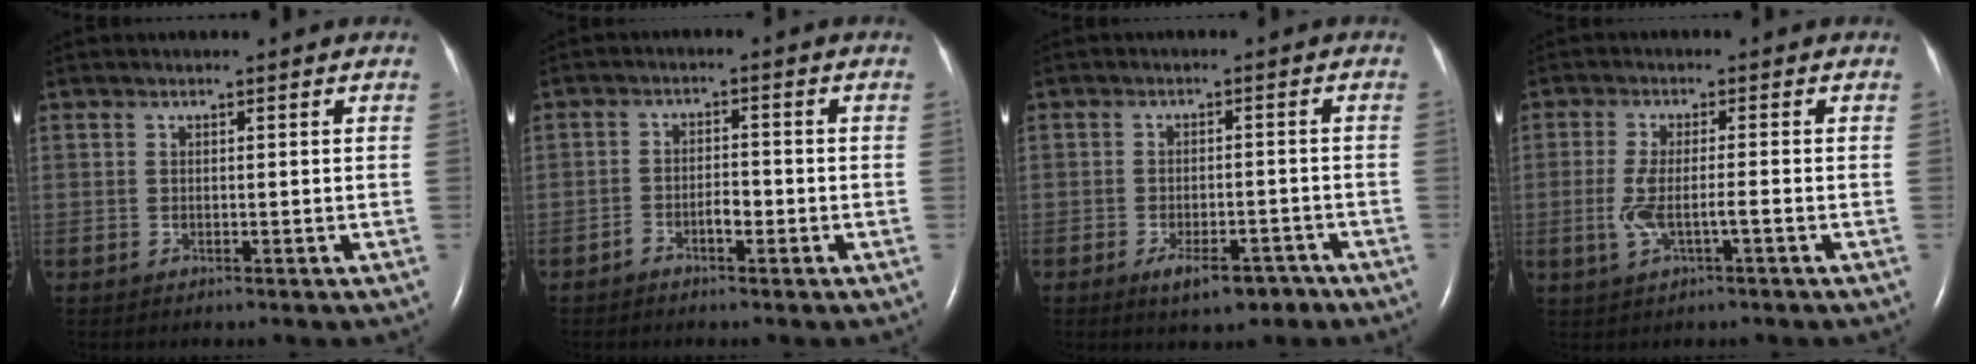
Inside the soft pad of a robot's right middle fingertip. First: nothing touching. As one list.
[{"total": 2.7, "force": [-1.4, 1.0, 2.0], "torque": [-0.036, 0.007, -0.026]}, {"total": 5.4, "force": [-3.6, 2.2, 3.4], "torque": [-0.057, 0.001, -0.050]}, {"total": 4.4, "force": [-1.3, 0.6, 4.2], "torque": [-0.093, -0.003, -0.025]}]